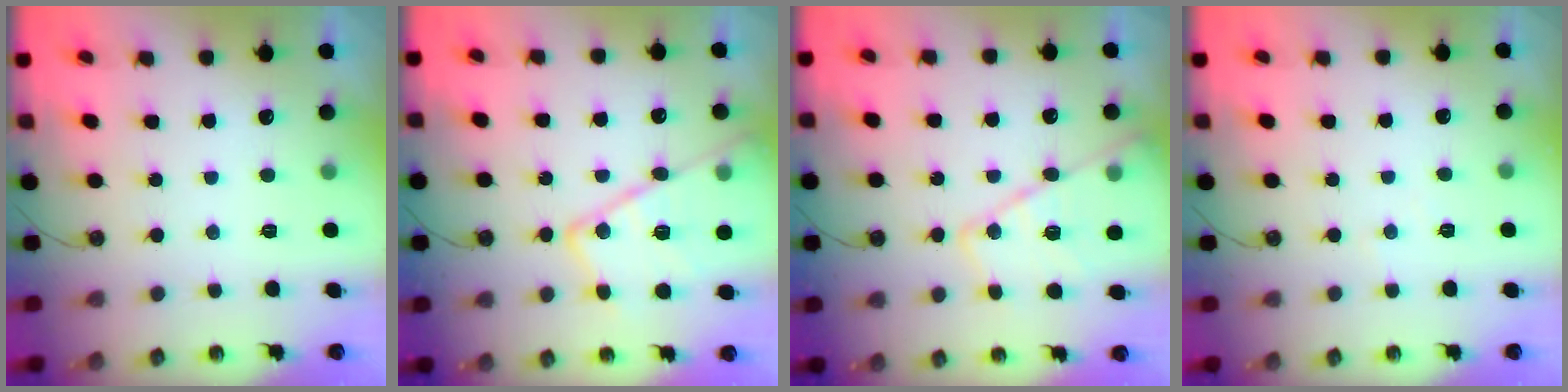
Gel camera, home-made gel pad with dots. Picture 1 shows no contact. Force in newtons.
{"total": 19.6, "press": 19.5, "slide": 1.4}
{"total": 15.5, "press": 15.4, "slide": 1.2}
{"total": 2.9, "press": 2.8, "slide": 0.7}